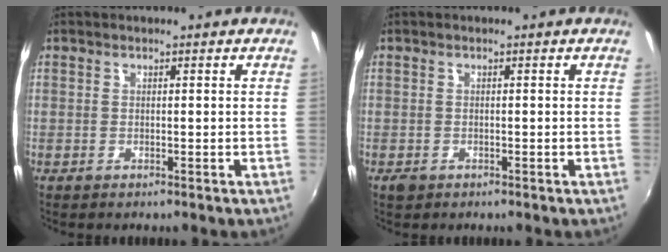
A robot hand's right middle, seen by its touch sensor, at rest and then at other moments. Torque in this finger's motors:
{"motor_torque": [0.28, -0.29, 0.00, 0.02]}